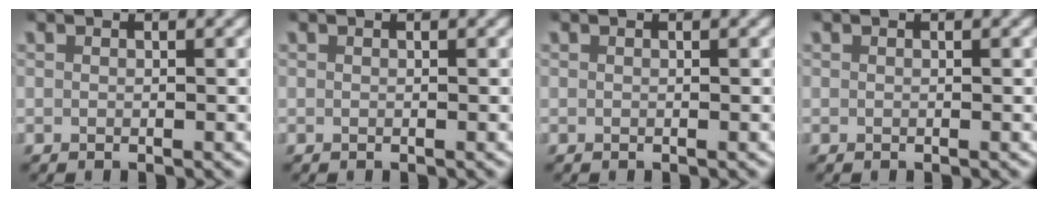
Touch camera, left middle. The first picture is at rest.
{"total": 0.0}
{"total": 0.0}
{"total": 0.0}